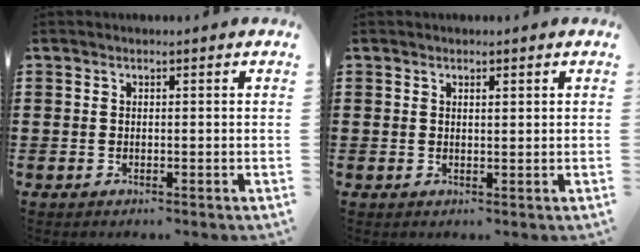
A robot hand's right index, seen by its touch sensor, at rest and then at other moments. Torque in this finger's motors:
{"motor_torque": [-0.14, 0.30, 0.03, -0.01]}